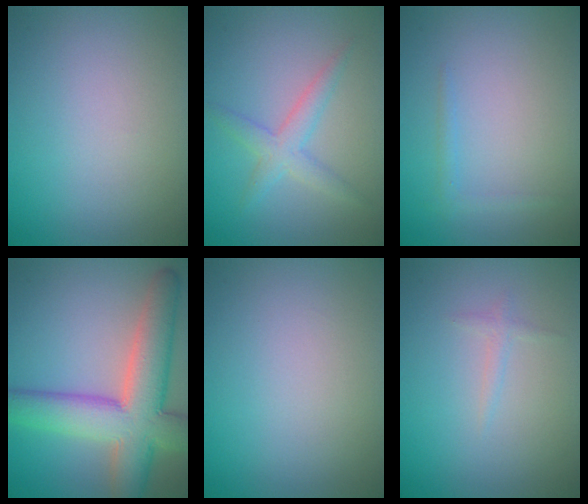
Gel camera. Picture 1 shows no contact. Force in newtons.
{"total": 2.5, "press": 2.5, "slide": 0.1}
{"total": 1.1, "press": 1.1, "slide": 0.1}
{"total": 9.8, "press": 9.8, "slide": 0.8}
{"total": 0.0}
{"total": 0.8, "press": 0.8, "slide": 0.0}